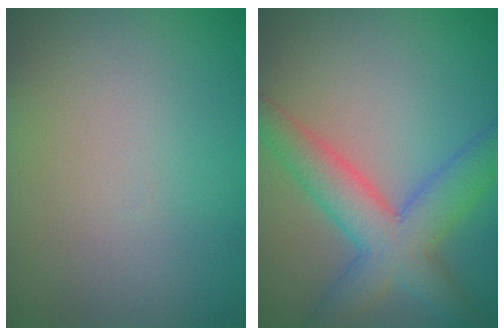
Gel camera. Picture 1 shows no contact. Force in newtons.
{"total": 6.1, "press": 6.1, "slide": 0.4}